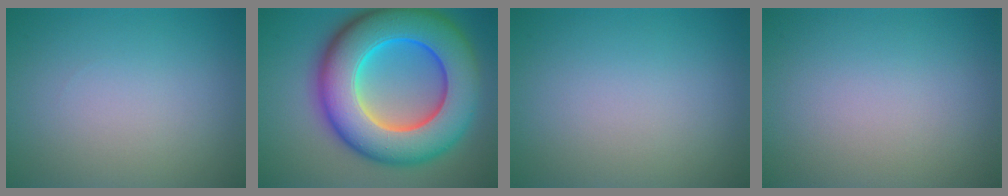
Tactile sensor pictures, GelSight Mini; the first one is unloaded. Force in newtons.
{"total": 14.6, "press": 14.6, "slide": 0.3}
{"total": 0.0}
{"total": 0.0}